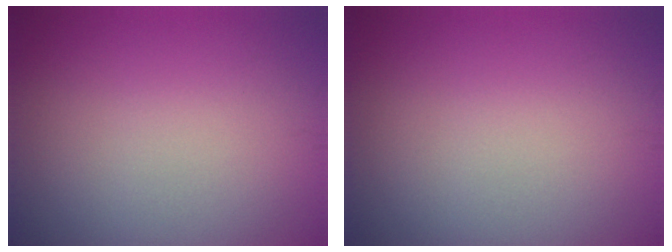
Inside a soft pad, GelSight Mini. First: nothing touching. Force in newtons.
{"total": 0.0}